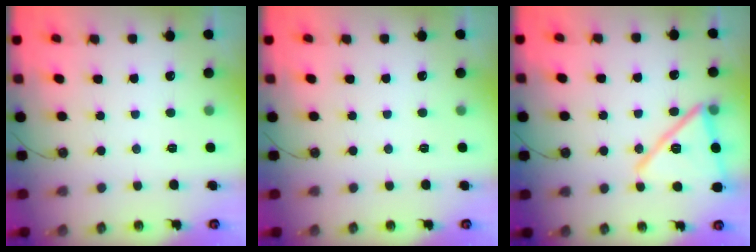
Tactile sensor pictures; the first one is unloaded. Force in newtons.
{"total": 0.0}
{"total": 17.3, "press": 16.8, "slide": 4.0}